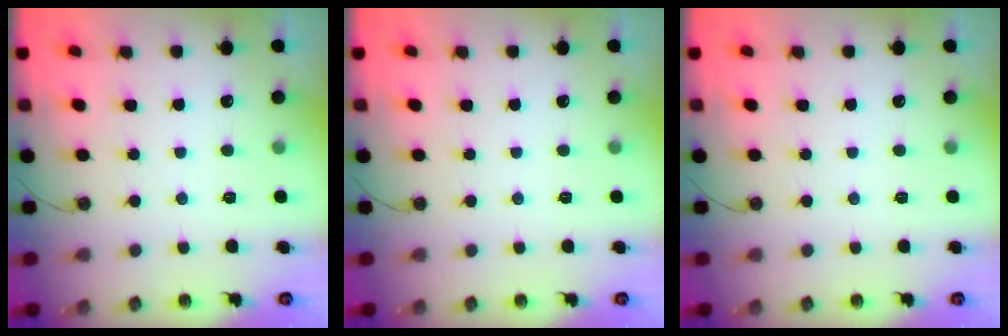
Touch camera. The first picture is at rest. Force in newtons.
{"total": 0.0}
{"total": 0.0}